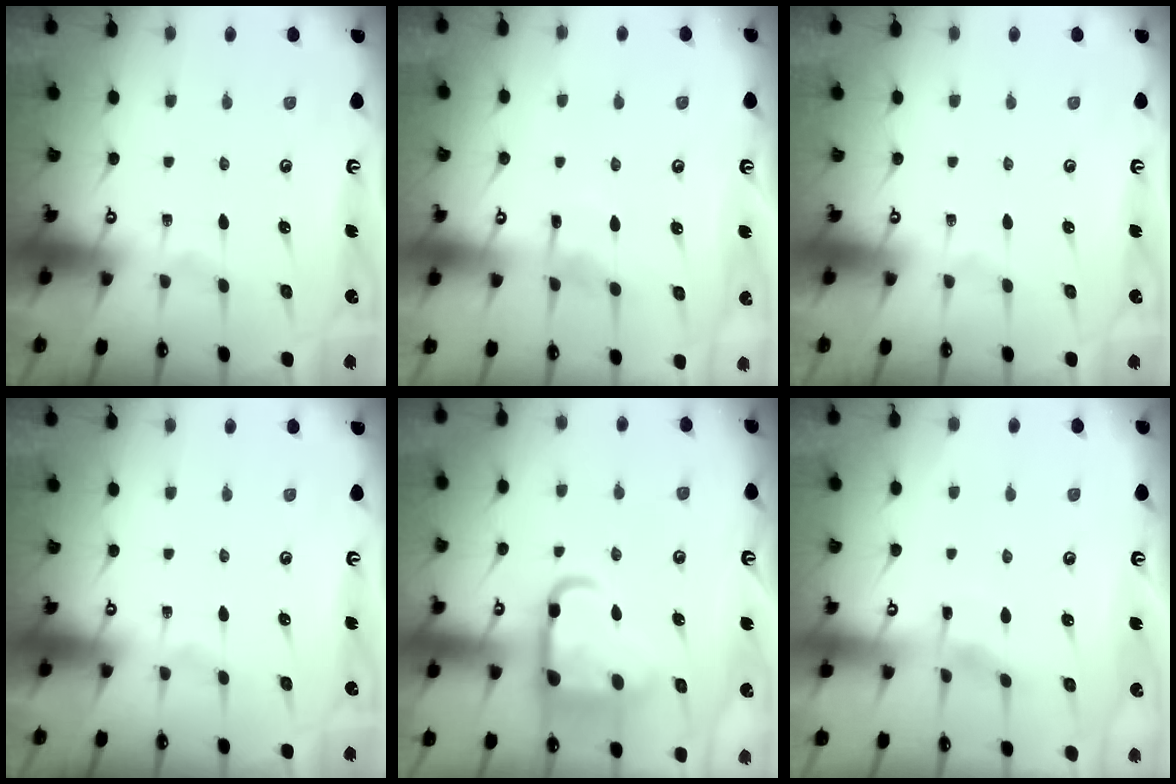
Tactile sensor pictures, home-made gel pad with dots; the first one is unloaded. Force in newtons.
{"total": 6.3, "press": 6.3, "slide": 0.5}
{"total": 0.0}
{"total": 0.0}
{"total": 15.2, "press": 15.1, "slide": 1.4}
{"total": 2.7, "press": 2.7, "slide": 0.3}